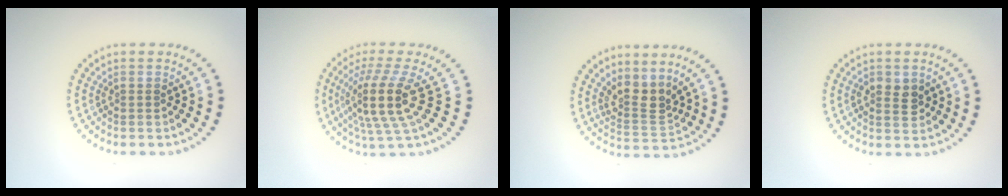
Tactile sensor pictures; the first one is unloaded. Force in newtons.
{"total": 4.9, "press": 3.7, "slide": 3.2}
{"total": 3.0, "press": 2.3, "slide": 2.0}
{"total": 2.2, "press": 2.2, "slide": 0.2}